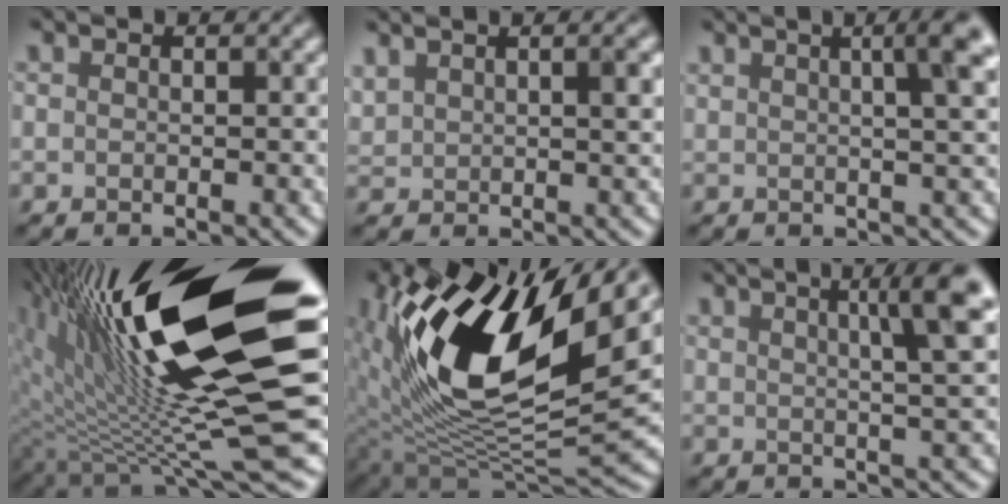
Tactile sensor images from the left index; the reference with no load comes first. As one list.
[{"total": 4.3, "force": [2.1, 1.7, 3.3], "torque": [-0.060, 0.037, 0.042]}, {"total": 5.7, "force": [2.3, 1.5, 5.0], "torque": [-0.043, 0.039, 0.025]}, {"total": 17.3, "force": [4.3, 3.9, 16.3], "torque": [-0.280, -0.011, 0.104]}, {"total": 13.9, "force": [4.1, 6.2, 11.8], "torque": [-0.241, 0.002, 0.096]}, {"total": 5.9, "force": [2.4, 0.7, 5.4], "torque": [-0.061, 0.025, 0.049]}]